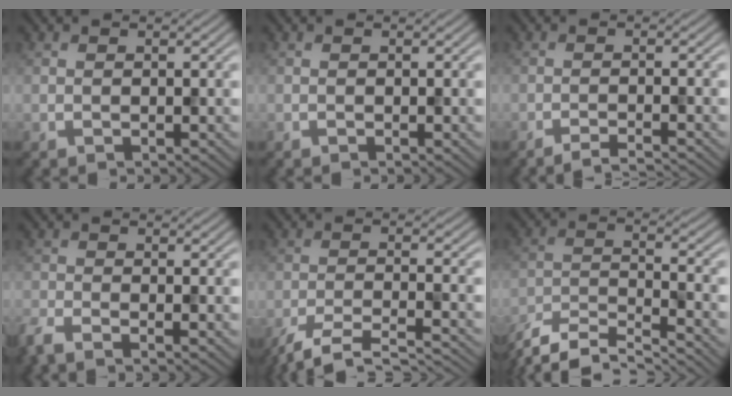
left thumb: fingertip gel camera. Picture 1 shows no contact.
{"total": 0.0}
{"total": 3.3, "force": [-2.7, 0.3, 1.9], "torque": [-0.021, 0.009, -0.057]}
{"total": 2.9, "force": [-2.2, 0.4, 1.8], "torque": [-0.040, -0.009, -0.052]}
{"total": 7.6, "force": [-6.0, 1.5, 4.4], "torque": [-0.086, -0.007, -0.102]}
{"total": 9.6, "force": [-8.2, 2.3, 4.5], "torque": [-0.092, -0.008, -0.147]}